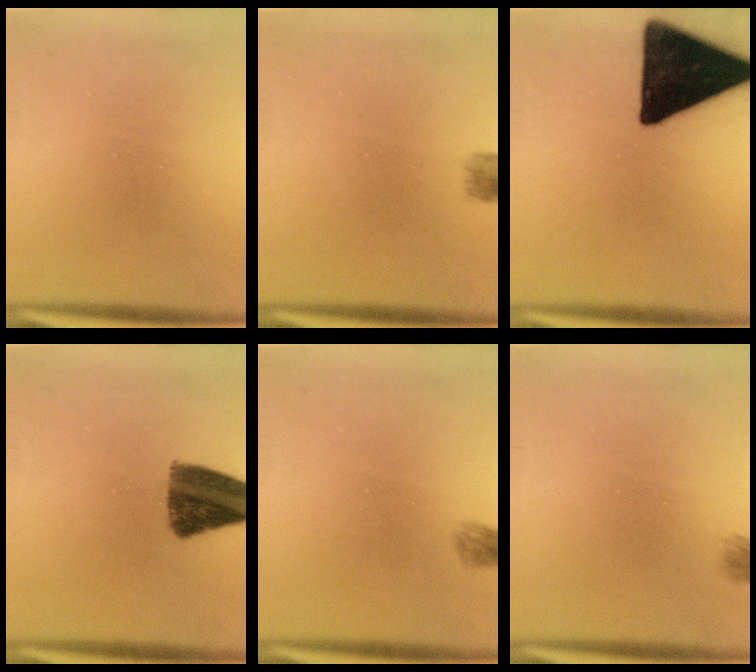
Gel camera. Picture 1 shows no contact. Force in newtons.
{"total": 1.3}
{"total": 19.3}
{"total": 11.0}
{"total": 1.7}
{"total": 1.9}